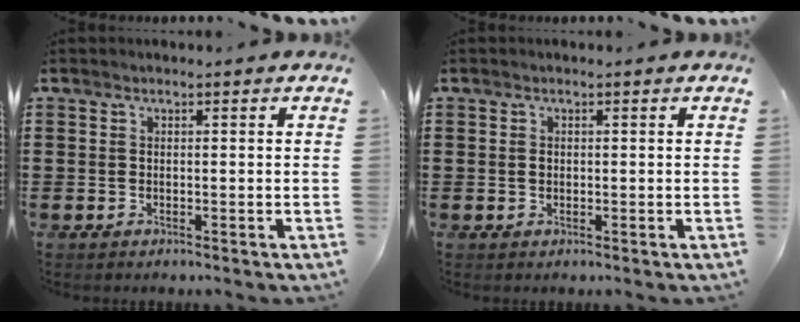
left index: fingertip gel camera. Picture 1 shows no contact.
{"total": 0.8, "force": [0.0, 0.6, 0.5], "torque": [-0.013, 0.002, -0.001]}